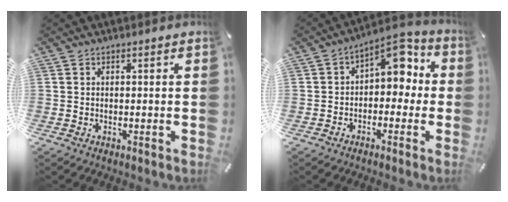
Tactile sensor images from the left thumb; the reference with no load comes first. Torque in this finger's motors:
{"motor_torque": [0.06, 0.67, 0.52, -0.42, 0.25]}